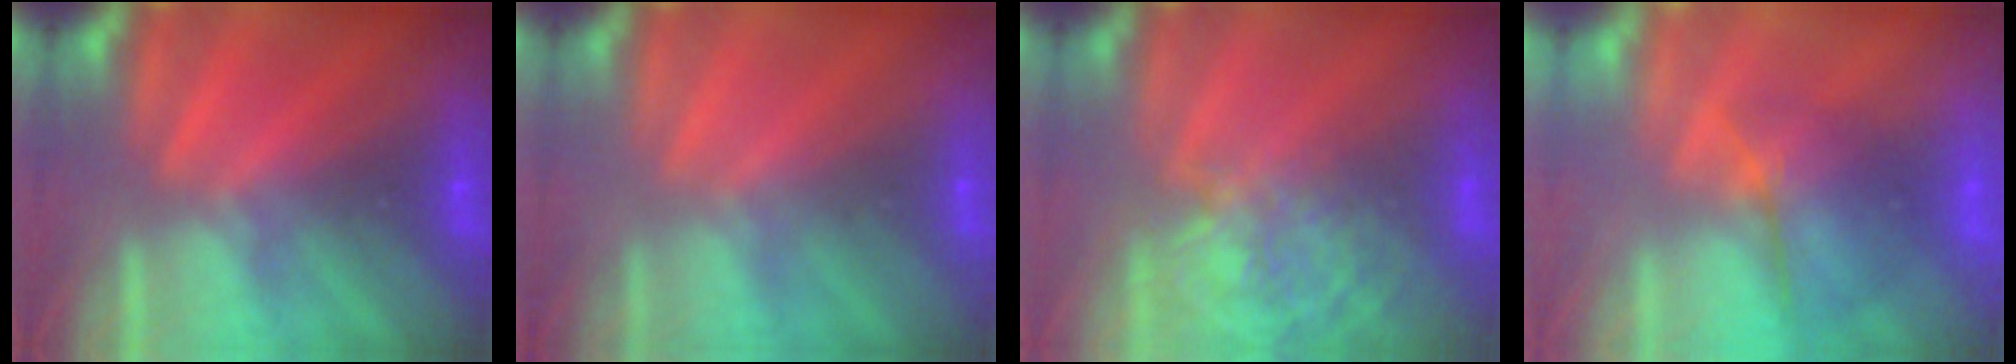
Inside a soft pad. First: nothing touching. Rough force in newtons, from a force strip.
{"total": 3.7}
{"total": 3.9}
{"total": 2.2}